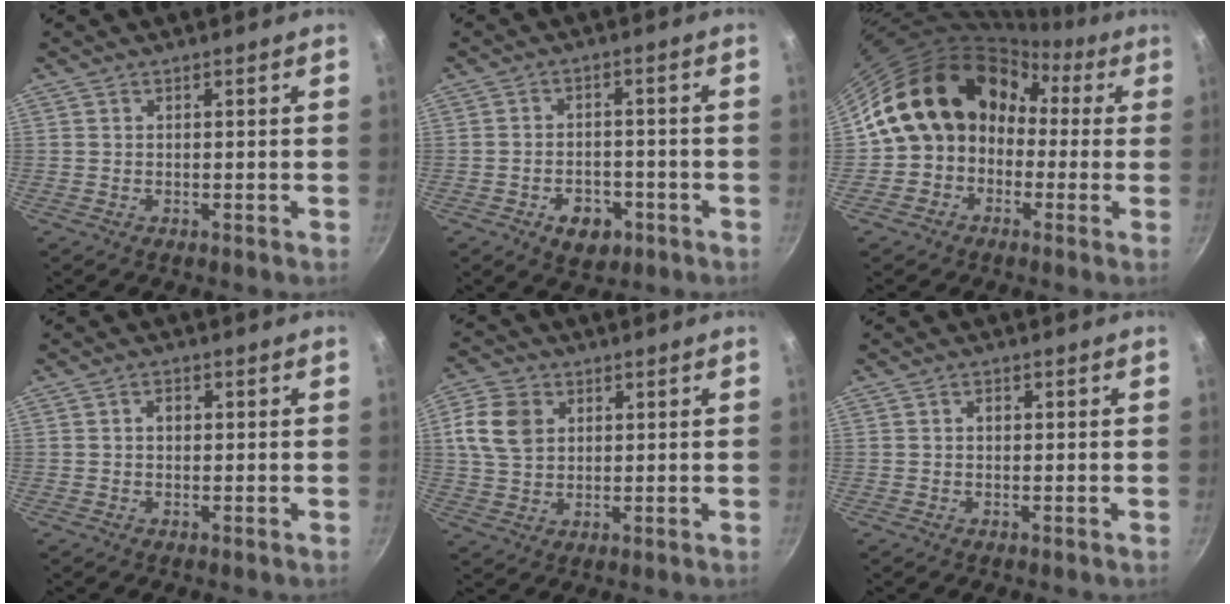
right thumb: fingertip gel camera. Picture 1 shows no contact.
{"total": 6.7, "force": [-3.2, 4.5, 3.8], "torque": [-0.039, 0.018, -0.041]}
{"total": 16.3, "force": [0.1, 13.9, 8.6], "torque": [-0.106, 0.064, -0.013]}
{"total": 1.9, "force": [0.2, 1.4, 1.2], "torque": [-0.014, 0.005, 0.001]}
{"total": 9.0, "force": [2.4, 6.8, 5.3], "torque": [-0.088, 0.002, 0.041]}
{"total": 1.2, "force": [0.1, 0.9, 0.8], "torque": [-0.011, 0.005, 0.001]}